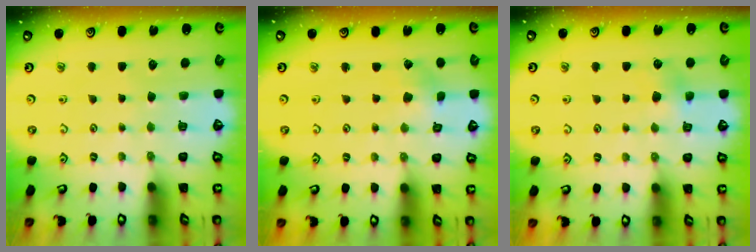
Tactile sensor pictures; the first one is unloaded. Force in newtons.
{"total": 1.4, "press": 1.3, "slide": 0.3}
{"total": 4.2, "press": 4.2, "slide": 0.3}